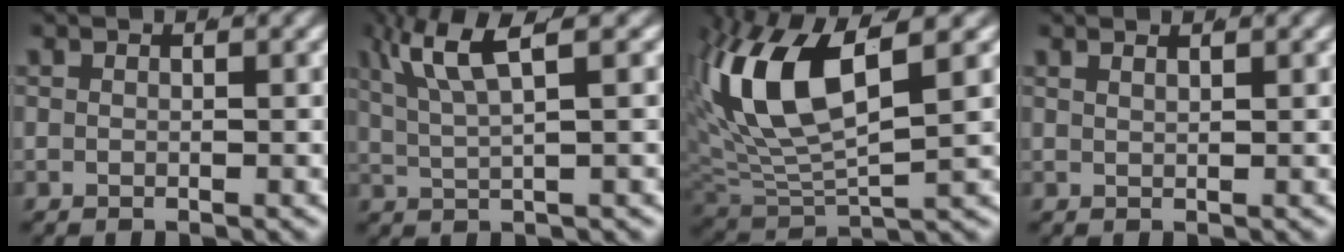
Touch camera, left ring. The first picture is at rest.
{"total": 4.9, "force": [2.4, 1.3, 4.1], "torque": [-0.082, 0.003, 0.046]}
{"total": 9.7, "force": [2.0, 5.2, 7.9], "torque": [-0.194, -0.015, 0.048]}
{"total": 1.3, "force": [1.2, -0.3, 0.5], "torque": [-0.006, -0.002, 0.025]}